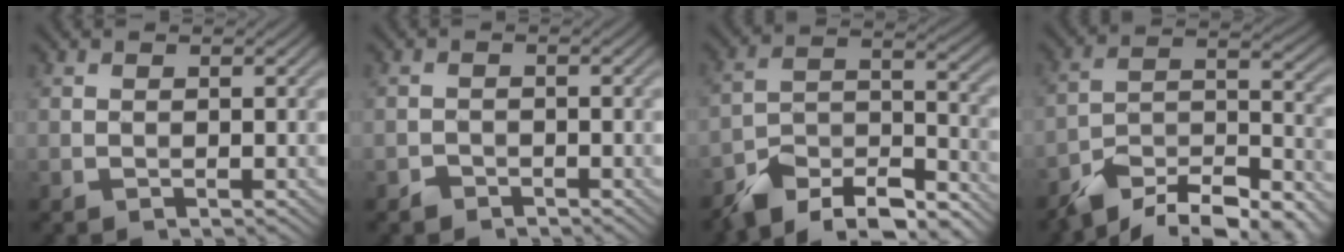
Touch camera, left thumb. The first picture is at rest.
{"total": 1.1, "force": [-0.9, 0.5, -0.2], "torque": [0.005, 0.000, -0.019]}
{"total": 11.6, "force": [-9.4, 4.2, 5.2], "torque": [-0.093, -0.001, -0.168]}
{"total": 11.4, "force": [-9.1, 3.7, 5.8], "torque": [-0.100, -0.001, -0.166]}